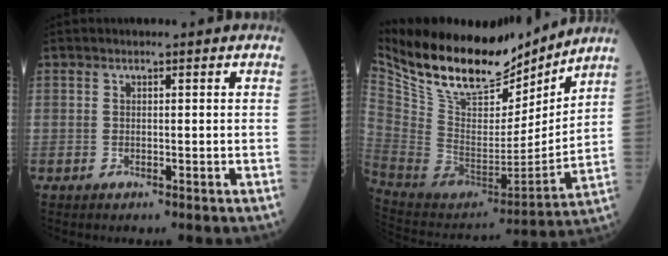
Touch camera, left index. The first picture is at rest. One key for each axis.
{"total": 21.8, "fx": 18.1, "fy": 7.1, "fz": 10.0, "tx": -0.198, "ty": -0.017, "tz": 0.316}